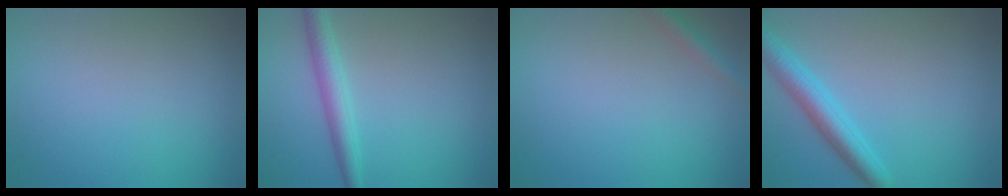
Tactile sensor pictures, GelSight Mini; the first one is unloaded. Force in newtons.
{"total": 2.8, "press": 2.8, "slide": 0.1}
{"total": 1.3, "press": 1.3, "slide": 0.0}
{"total": 3.8, "press": 3.8, "slide": 0.1}